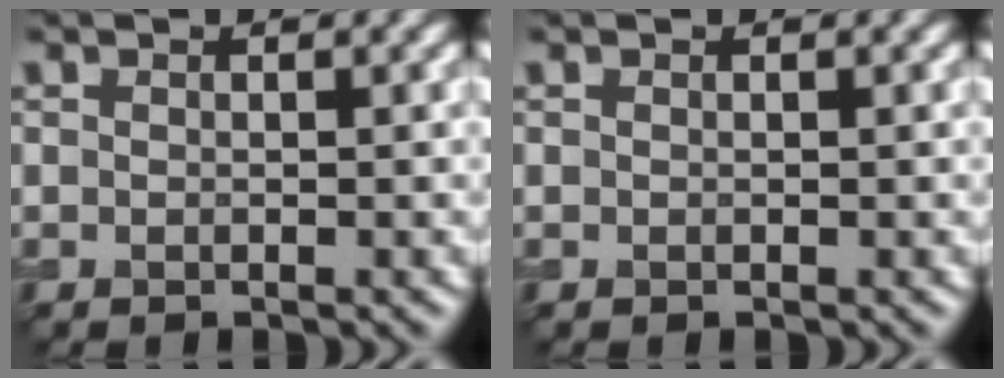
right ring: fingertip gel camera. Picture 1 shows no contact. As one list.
[{"total": 0.0}]